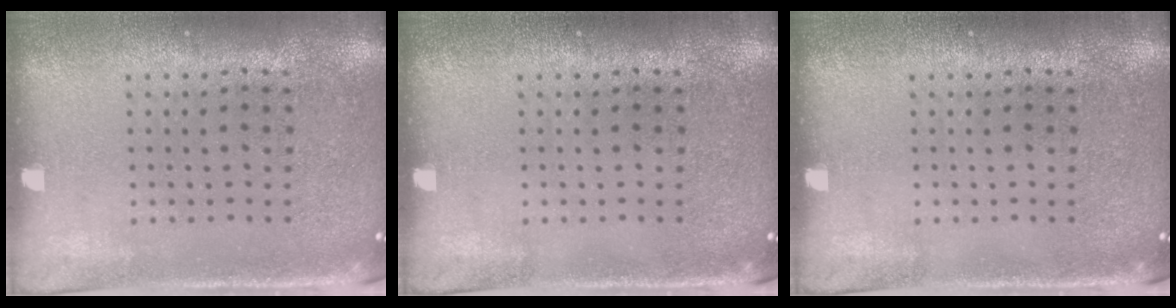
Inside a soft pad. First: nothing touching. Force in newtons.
{"total": 0.0}
{"total": 0.0}